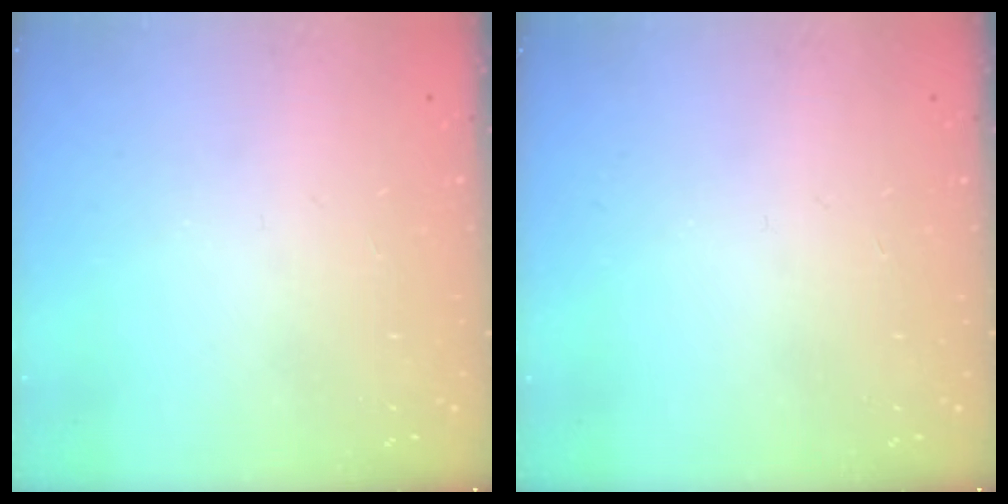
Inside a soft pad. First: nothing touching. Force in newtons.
{"total": 0.0}